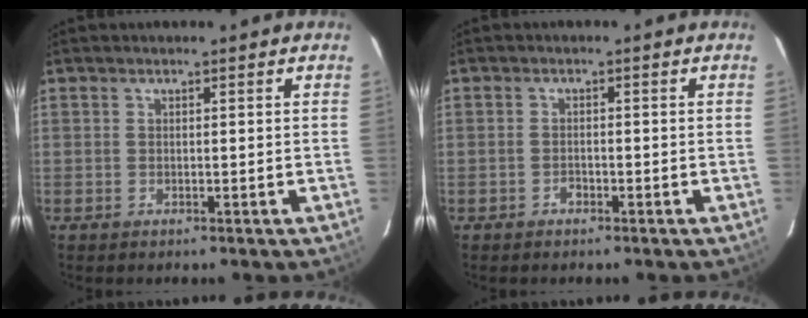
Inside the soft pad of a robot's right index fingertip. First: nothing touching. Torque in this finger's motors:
{"motor_torque": [0.11, 0.06, 0.08, 0.01]}